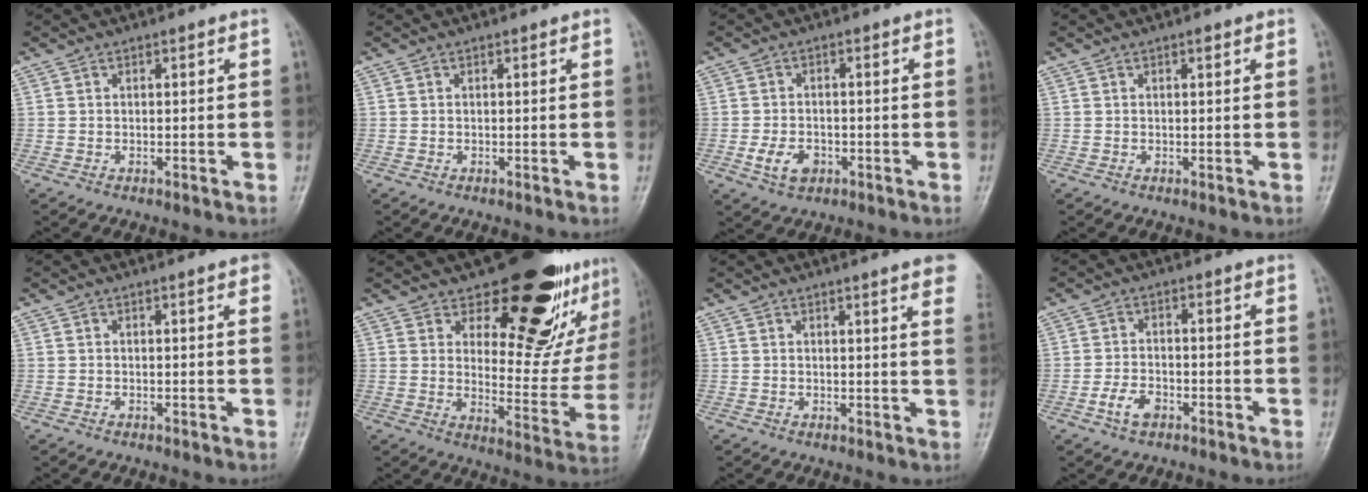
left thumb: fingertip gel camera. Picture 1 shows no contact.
{"total": 0.0}
{"total": 5.0, "force": [-1.9, 3.6, 2.9], "torque": [-0.044, 0.006, -0.032]}
{"total": 0.7, "force": [0.3, 0.3, 0.5], "torque": [-0.002, 0.002, 0.003]}
{"total": 2.1, "force": [1.1, 0.4, 1.7], "torque": [-0.013, 0.005, 0.009]}
{"total": 22.5, "force": [14.4, 9.7, 14.2], "torque": [-0.130, -0.108, 0.197]}
{"total": 8.3, "force": [5.5, 0.7, 6.1], "torque": [-0.061, -0.010, 0.050]}
{"total": 4.1, "force": [-2.1, 2.5, 2.4], "torque": [-0.039, 0.014, -0.042]}